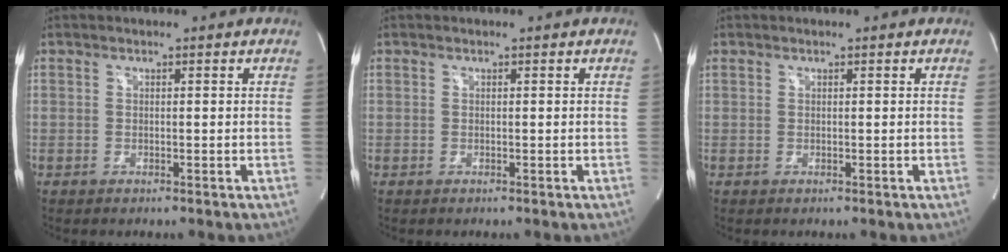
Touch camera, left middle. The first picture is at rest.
{"total": 0.0}
{"total": 0.0}